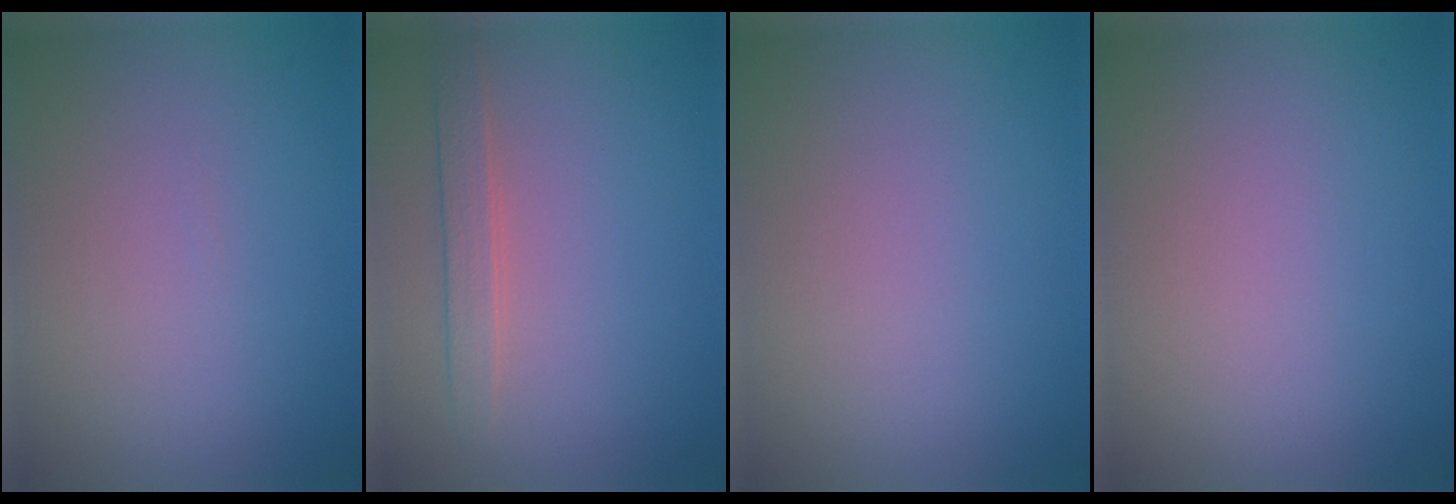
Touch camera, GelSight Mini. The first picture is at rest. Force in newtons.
{"total": 1.9, "press": 1.9, "slide": 0.1}
{"total": 0.0}
{"total": 0.0}